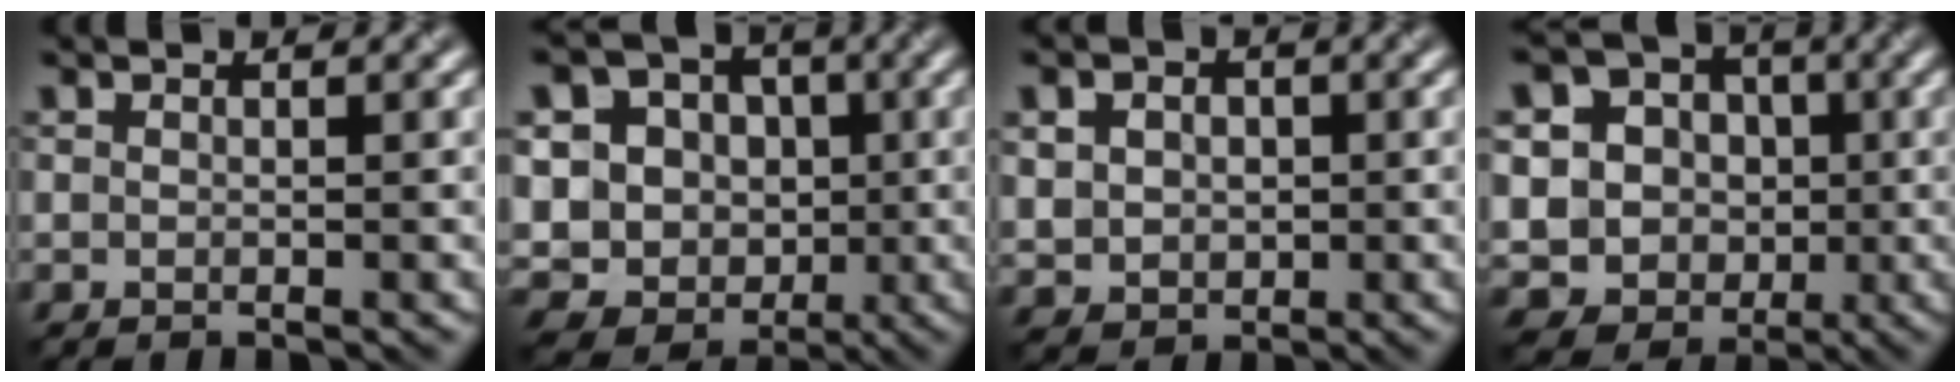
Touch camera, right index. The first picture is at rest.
{"total": 14.1, "force": [0.0, 13.0, 5.4], "torque": [-0.136, 0.026, -0.016]}
{"total": 3.8, "force": [0.6, 3.2, 1.8], "torque": [-0.044, 0.008, 0.005]}
{"total": 10.4, "force": [-0.4, 9.7, 3.7], "torque": [-0.093, 0.031, -0.030]}